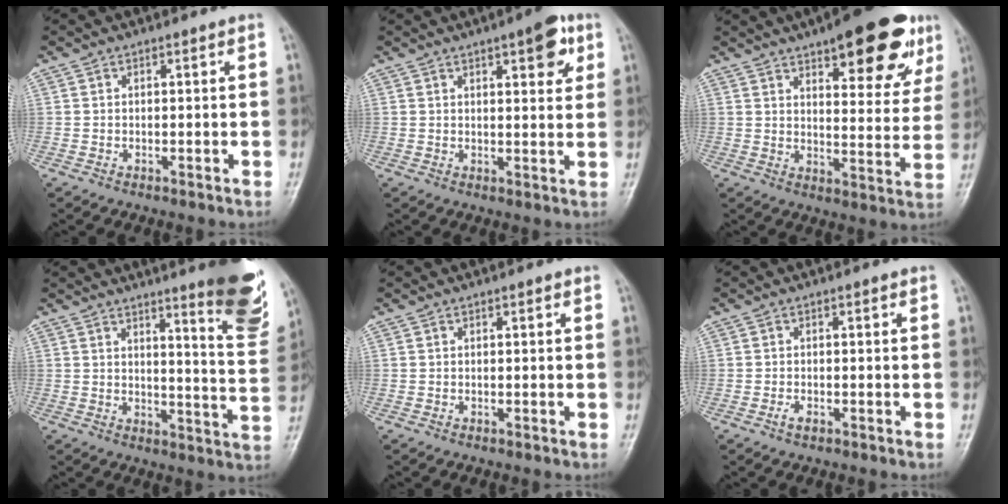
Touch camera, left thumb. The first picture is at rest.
{"total": 6.9, "force": [3.4, 2.4, 5.4], "torque": [-0.051, -0.011, 0.039]}
{"total": 19.0, "force": [11.0, 6.8, 13.9], "torque": [-0.147, -0.034, 0.150]}
{"total": 14.2, "force": [9.4, 2.0, 10.5], "torque": [-0.110, -0.071, 0.117]}
{"total": 0.0}
{"total": 1.3, "force": [-0.6, 0.6, 0.9], "torque": [-0.017, 0.000, -0.014]}